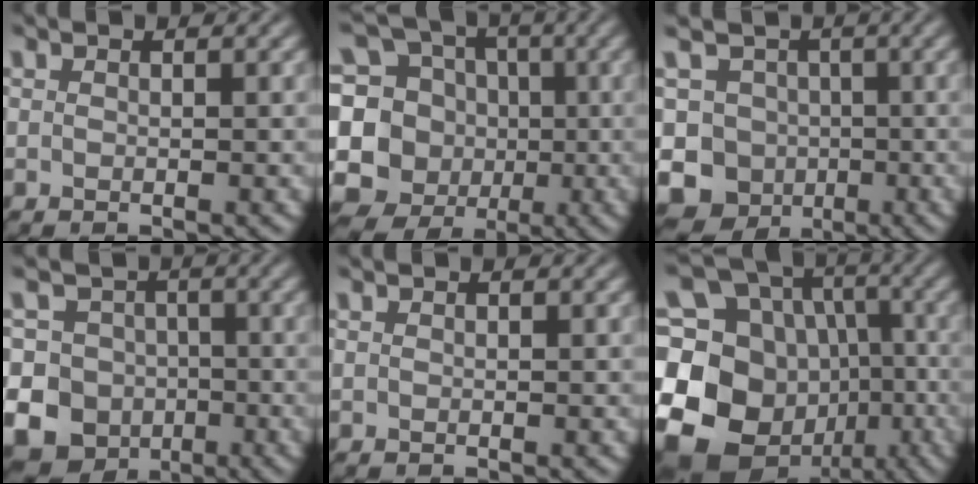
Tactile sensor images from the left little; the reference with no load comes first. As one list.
[{"total": 14.5, "force": [-1.0, 13.8, 4.3], "torque": [-0.138, 0.024, -0.028]}, {"total": 9.3, "force": [-2.6, 8.4, 3.1], "torque": [-0.053, -0.005, -0.055]}, {"total": 15.2, "force": [-4.7, 13.7, 4.5], "torque": [-0.110, -0.015, -0.100]}, {"total": 0.0}, {"total": 18.9, "force": [-5.5, 16.1, 8.2], "torque": [-0.211, -0.011, -0.098]}]